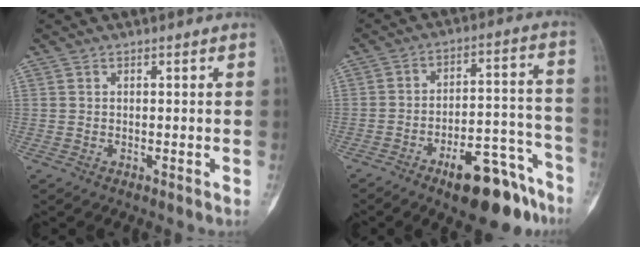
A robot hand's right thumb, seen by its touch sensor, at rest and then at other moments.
{"total": 13.1, "force": [-8.9, 5.2, 8.2], "torque": [-0.075, 0.081, -0.126]}